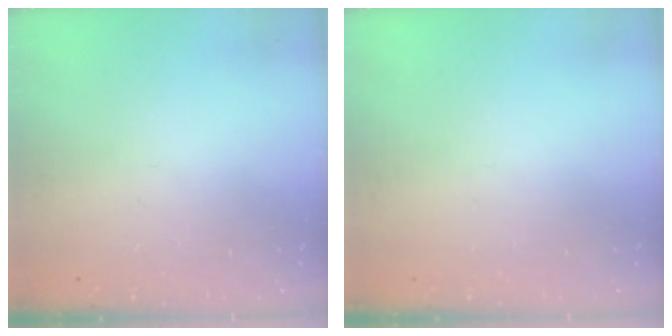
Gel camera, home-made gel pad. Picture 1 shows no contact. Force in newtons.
{"total": 0.0}